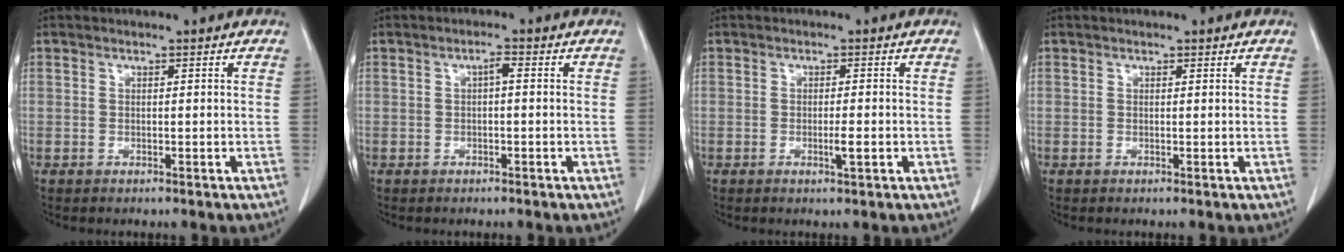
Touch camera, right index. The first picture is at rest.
{"total": 1.3, "force": [0.0, 0.3, 1.3], "torque": [-0.021, 0.004, 0.000]}
{"total": 2.0, "force": [-0.6, 0.1, 1.9], "torque": [-0.034, -0.003, -0.007]}
{"total": 0.0}